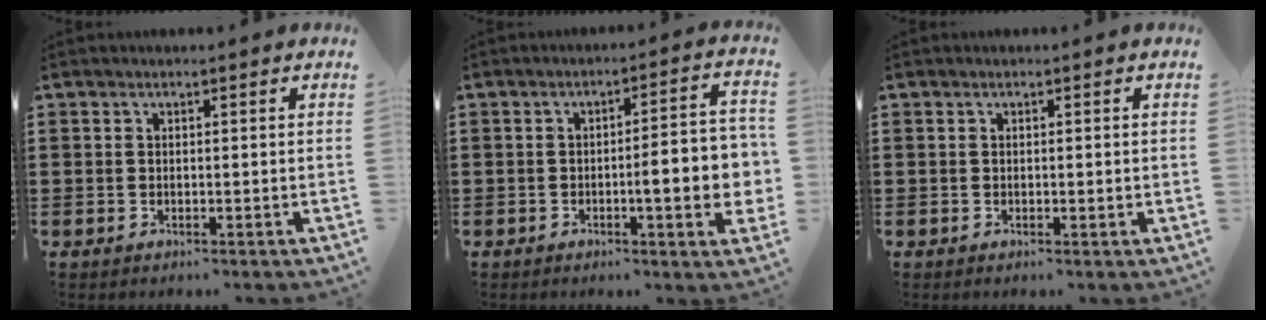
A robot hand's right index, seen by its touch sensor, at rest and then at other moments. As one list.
[{"total": 8.6, "force": [-1.5, 1.7, 8.3], "torque": [-0.112, -0.010, -0.029]}, {"total": 0.0}]